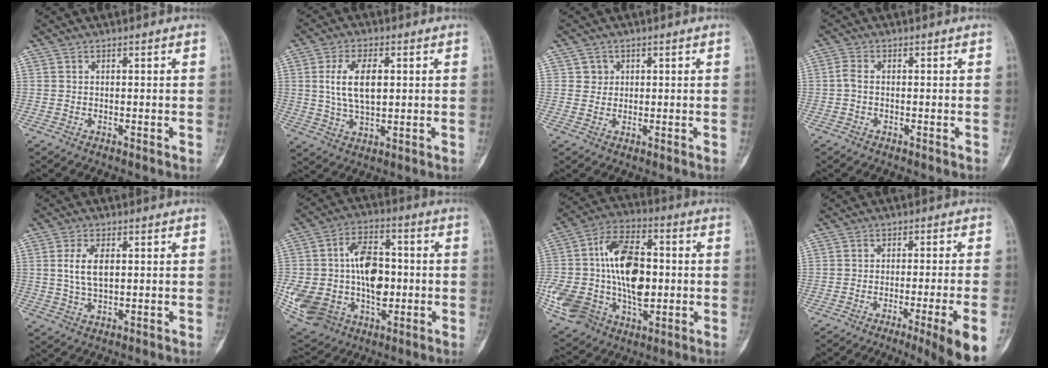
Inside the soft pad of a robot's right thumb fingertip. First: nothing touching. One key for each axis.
{"total": 9.0, "fx": 1.6, "fy": 4.5, "fz": 7.6, "tx": -0.139, "ty": -0.003, "tz": 0.034}
{"total": 2.0, "fx": 0.7, "fy": 1.8, "fz": 0.1, "tx": 0.012, "ty": 0.000, "tz": 0.006}
{"total": 1.8, "fx": -0.2, "fy": 1.0, "fz": 1.6, "tx": -0.036, "ty": 0.001, "tz": -0.008}
{"total": 5.5, "fx": 1.0, "fy": 2.7, "fz": 4.7, "tx": -0.089, "ty": -0.001, "tz": 0.021}
{"total": 24.2, "fx": -1.3, "fy": 16.3, "fz": 17.9, "tx": -0.337, "ty": 0.019, "tz": -0.001}
{"total": 25.7, "fx": -0.2, "fy": 16.0, "fz": 20.2, "tx": -0.388, "ty": 0.019, "tz": 0.008}
{"total": 11.0, "fx": -5.7, "fy": -0.3, "fz": 9.4, "tx": -0.128, "ty": 0.000, "tz": -0.081}